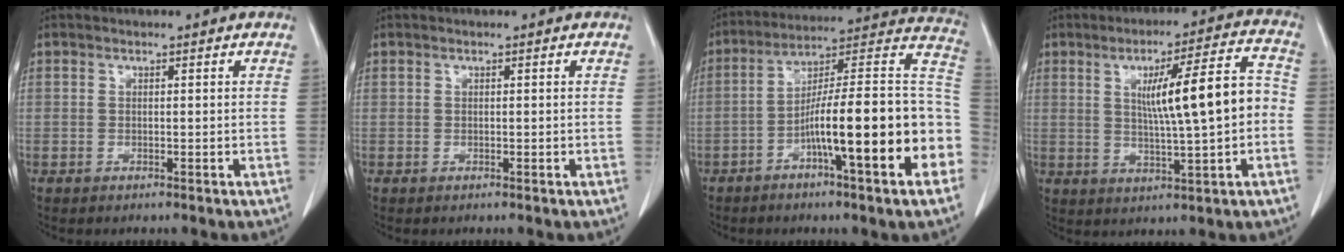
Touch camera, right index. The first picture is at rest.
{"total": 0.0}
{"total": 22.0, "force": [-6.4, 2.1, 21.0], "torque": [-0.229, 0.026, -0.098]}
{"total": 12.1, "force": [0.6, 1.1, 12.0], "torque": [-0.182, 0.021, 0.013]}